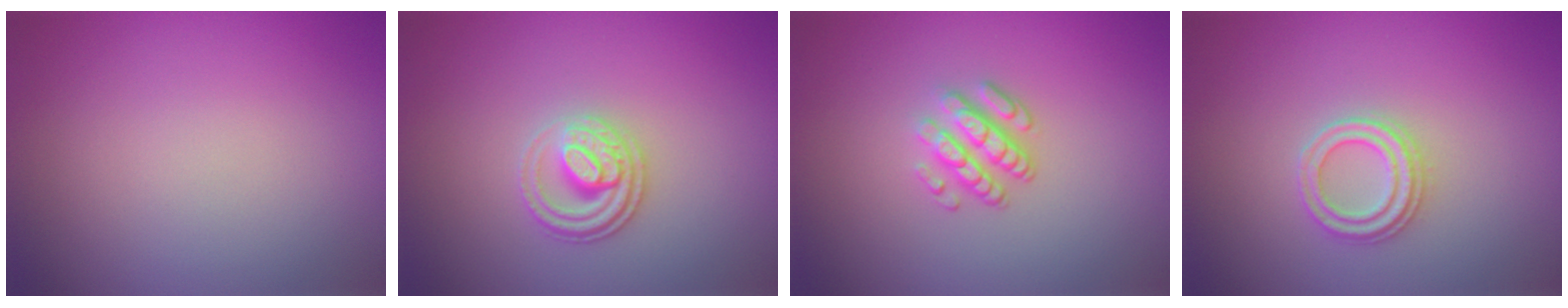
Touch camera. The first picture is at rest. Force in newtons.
{"total": 2.8, "press": 2.5, "slide": 1.4}
{"total": 3.3, "press": 2.3, "slide": 2.3}
{"total": 2.3, "press": 2.3, "slide": 0.3}